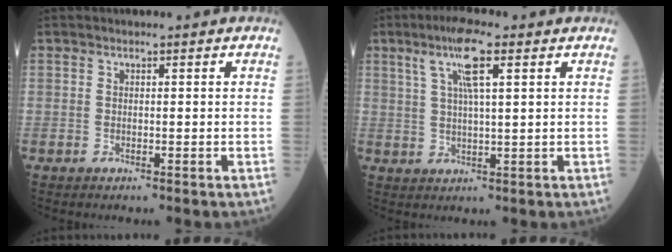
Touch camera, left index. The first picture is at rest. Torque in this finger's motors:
{"motor_torque": [1.13, -0.55, 0.53, 0.15]}